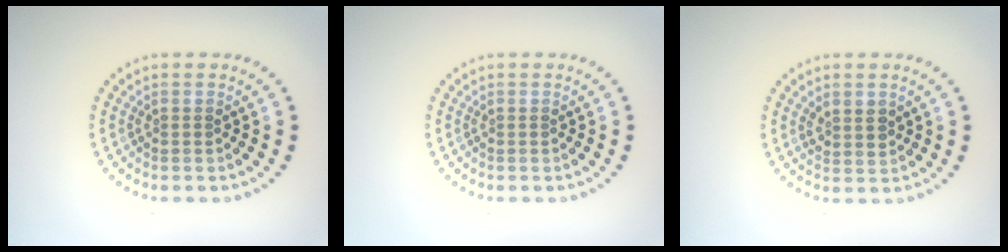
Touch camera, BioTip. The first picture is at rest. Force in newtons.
{"total": 0.0}
{"total": 1.9, "press": 1.7, "slide": 0.8}